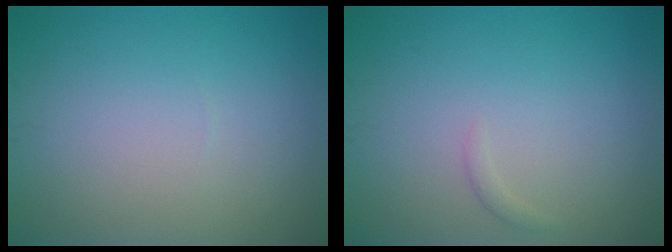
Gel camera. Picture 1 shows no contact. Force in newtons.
{"total": 0.6, "press": 0.6, "slide": 0.1}